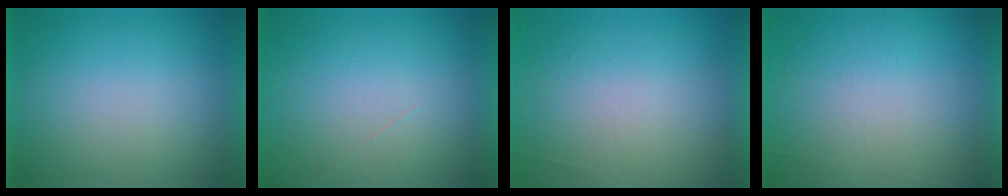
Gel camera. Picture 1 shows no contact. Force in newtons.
{"total": 1.1}
{"total": 7.0}
{"total": 5.8}